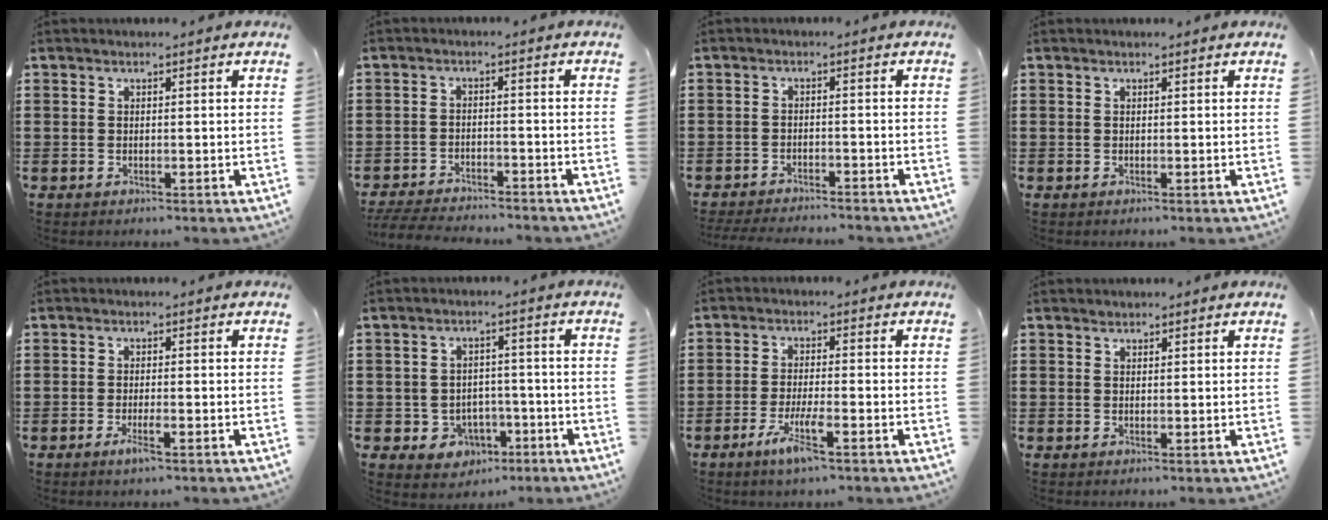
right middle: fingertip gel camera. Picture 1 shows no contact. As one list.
[{"total": 4.2, "force": [-4.1, 0.3, 0.8], "torque": [-0.027, -0.003, -0.088]}, {"total": 2.7, "force": [-2.7, 0.1, 0.3], "torque": [-0.008, 0.000, -0.056]}, {"total": 0.0}, {"total": 2.4, "force": [-1.2, 0.2, 2.1], "torque": [-0.042, -0.005, -0.024]}, {"total": 4.0, "force": [-2.1, 3.1, 1.2], "torque": [-0.032, 0.009, -0.043]}, {"total": 5.1, "force": [-2.9, 0.5, 4.2], "torque": [-0.087, -0.009, -0.054]}, {"total": 0.5, "force": [0.5, 0.3, -0.1], "torque": [0.002, 0.000, 0.009]}]